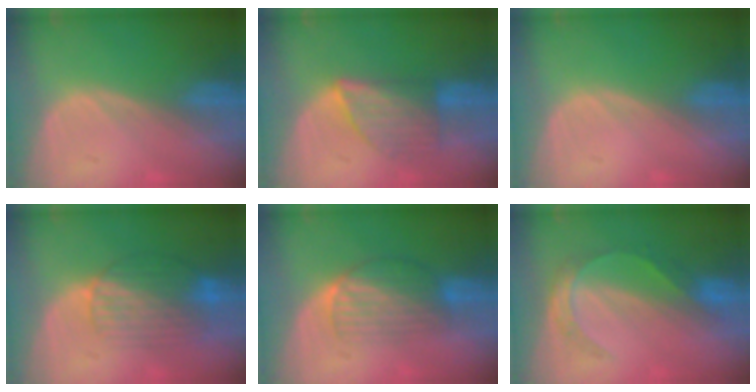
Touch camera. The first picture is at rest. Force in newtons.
{"total": 6.1, "press": 6.1, "slide": 0.3}
{"total": 0.0}
{"total": 8.3, "press": 7.2, "slide": 4.1}
{"total": 6.8, "press": 6.0, "slide": 3.3}
{"total": 4.6, "press": 4.6, "slide": 0.2}